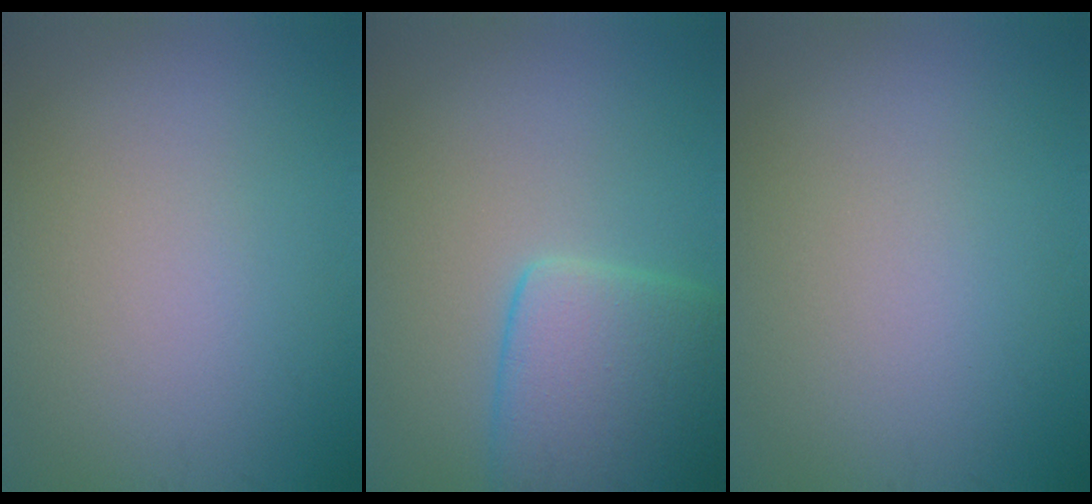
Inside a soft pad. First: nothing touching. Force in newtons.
{"total": 6.2, "press": 6.1, "slide": 0.4}
{"total": 0.0}